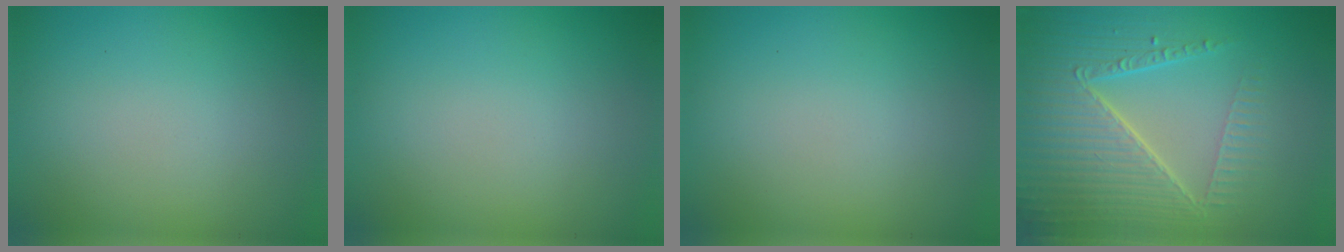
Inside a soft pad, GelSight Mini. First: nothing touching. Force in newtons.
{"total": 0.0}
{"total": 0.0}
{"total": 7.0, "press": 5.4, "slide": 4.4}